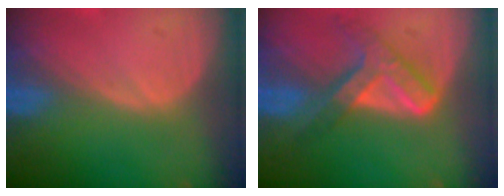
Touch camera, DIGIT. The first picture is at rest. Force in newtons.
{"total": 7.3, "press": 6.2, "slide": 3.8}